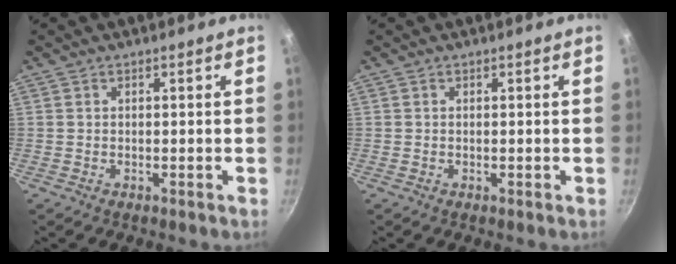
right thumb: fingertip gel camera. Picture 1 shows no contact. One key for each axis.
{"total": 0.0}